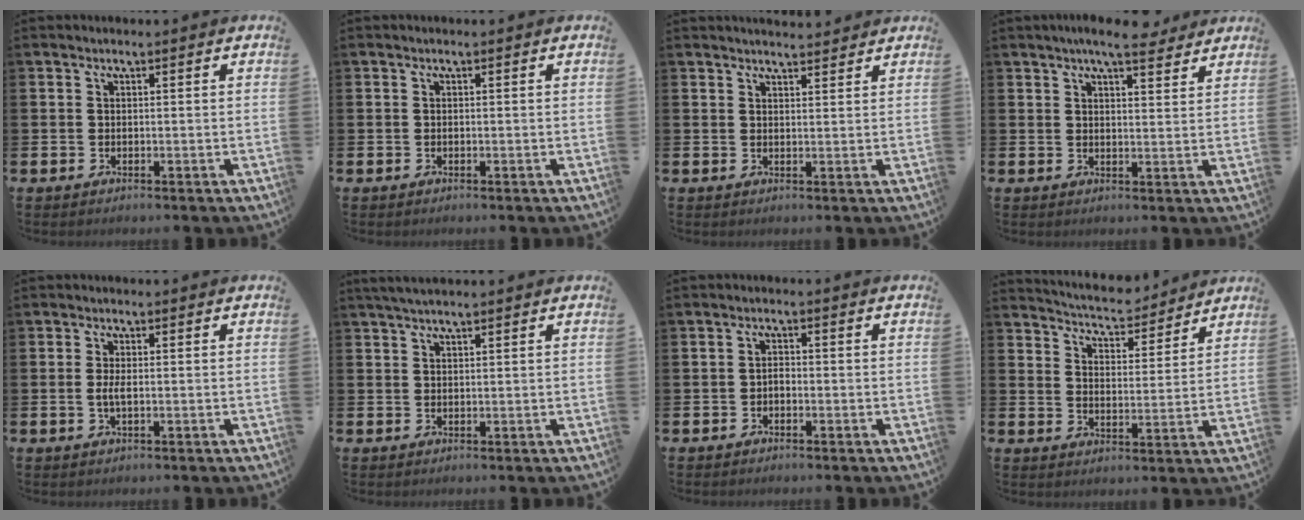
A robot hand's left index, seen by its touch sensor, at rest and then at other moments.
{"total": 0.0}
{"total": 2.6, "force": [2.6, 0.2, 0.0], "torque": [0.004, -0.016, 0.044]}
{"total": 5.8, "force": [5.2, 1.0, 2.4], "torque": [-0.047, -0.017, 0.092]}
{"total": 1.7, "force": [-0.2, 0.5, 1.6], "torque": [-0.036, 0.003, -0.004]}
{"total": 2.3, "force": [2.0, 0.4, 1.1], "torque": [-0.023, 0.001, 0.036]}
{"total": 1.3, "force": [-0.7, 0.8, 0.8], "torque": [-0.014, 0.002, -0.015]}
{"total": 5.6, "force": [5.5, 0.9, 0.4], "torque": [-0.029, -0.042, 0.096]}